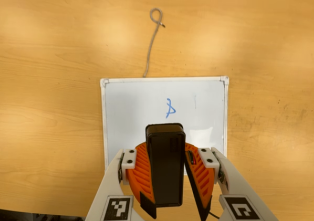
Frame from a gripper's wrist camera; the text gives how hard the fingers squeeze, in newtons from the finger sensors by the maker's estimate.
{"total": 9.8, "left": 10.2, "right": 9.5}